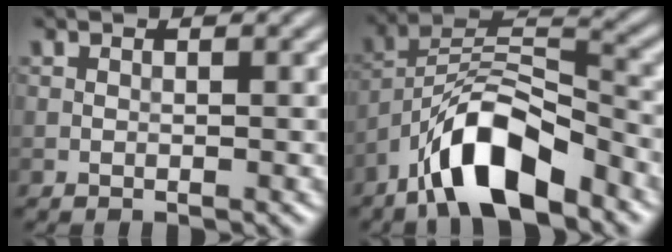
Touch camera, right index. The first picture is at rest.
{"total": 9.2, "force": [-5.9, 3.1, 6.3], "torque": [-0.109, 0.012, -0.110]}